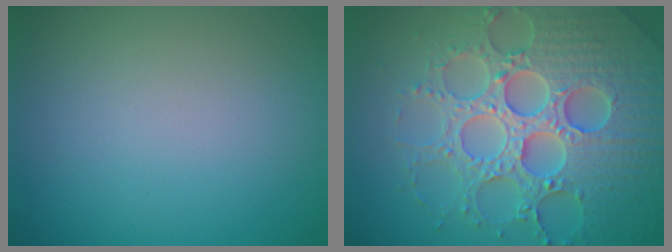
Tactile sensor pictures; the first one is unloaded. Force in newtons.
{"total": 8.0, "press": 7.8, "slide": 1.7}